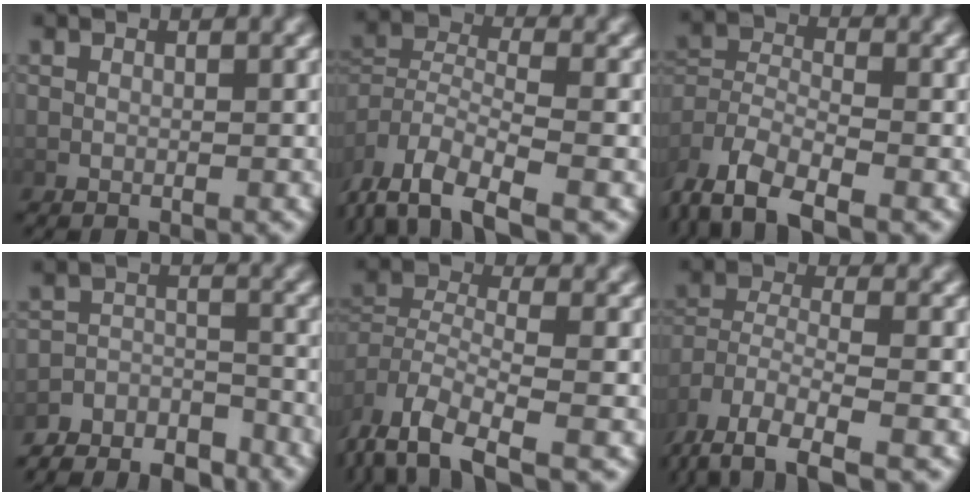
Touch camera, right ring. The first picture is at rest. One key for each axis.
{"total": 6.9, "fx": -2.6, "fy": 4.5, "fz": 4.5, "tx": -0.110, "ty": -0.023, "tz": -0.040}
{"total": 5.8, "fx": -1.8, "fy": 4.5, "fz": 3.3, "tx": -0.089, "ty": -0.022, "tz": -0.031}
{"total": 6.1, "fx": -5.4, "fy": 2.3, "fz": 1.7, "tx": -0.010, "ty": -0.013, "tz": -0.093}
{"total": 5.7, "fx": -2.2, "fy": 3.3, "fz": 4.1, "tx": -0.107, "ty": -0.026, "tz": -0.027}
{"total": 6.9, "fx": -3.1, "fy": 4.0, "fz": 4.7, "tx": -0.116, "ty": -0.039, "tz": -0.030}